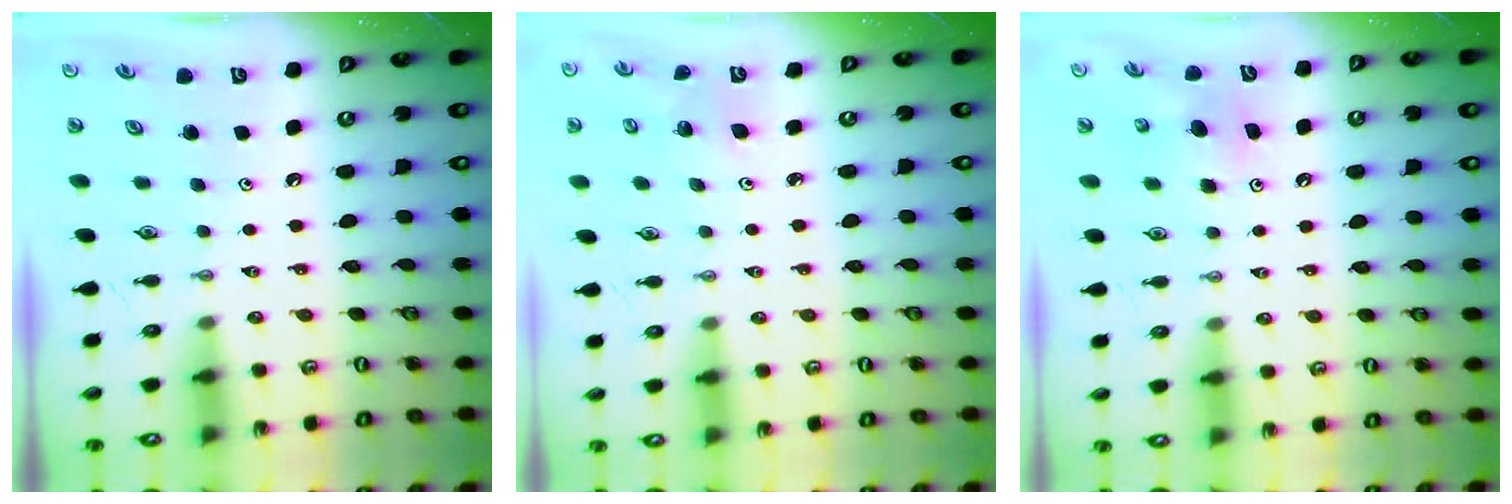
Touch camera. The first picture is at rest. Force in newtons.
{"total": 2.3, "press": 2.3, "slide": 0.2}
{"total": 6.1, "press": 6.1, "slide": 0.5}